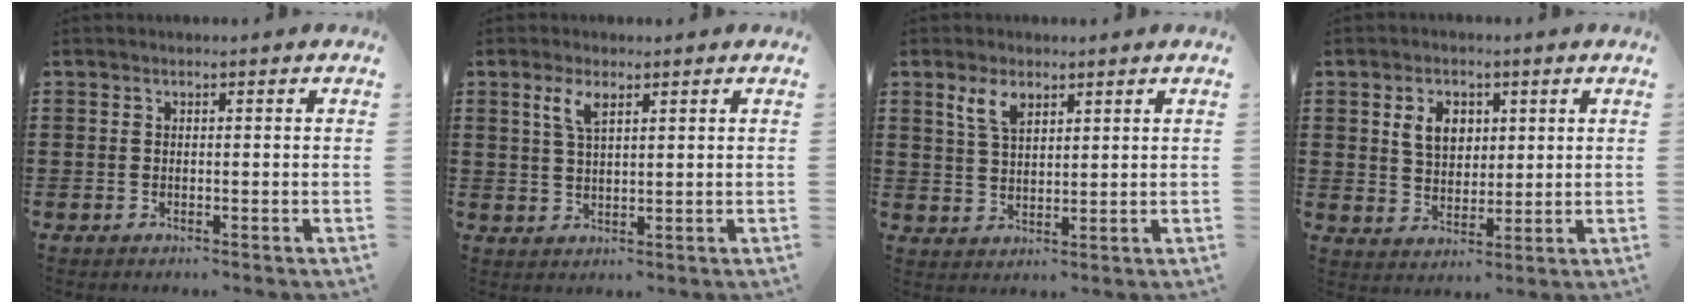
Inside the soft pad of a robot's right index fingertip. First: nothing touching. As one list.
[{"total": 3.6, "force": [1.9, 1.2, 2.9], "torque": [-0.062, 0.006, 0.031]}, {"total": 4.2, "force": [2.5, 2.0, 2.7], "torque": [-0.060, 0.008, 0.046]}, {"total": 5.3, "force": [1.7, 3.9, 3.1], "torque": [-0.068, 0.011, 0.028]}]